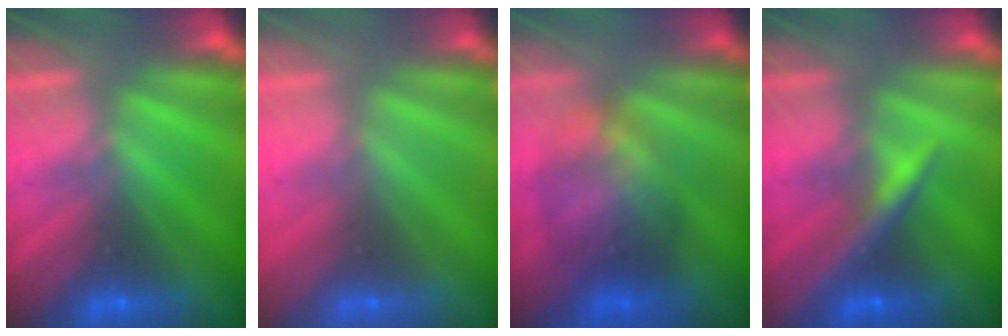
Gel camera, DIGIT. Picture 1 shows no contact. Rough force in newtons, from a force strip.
{"total": 2.9}
{"total": 6.5}
{"total": 3.4}